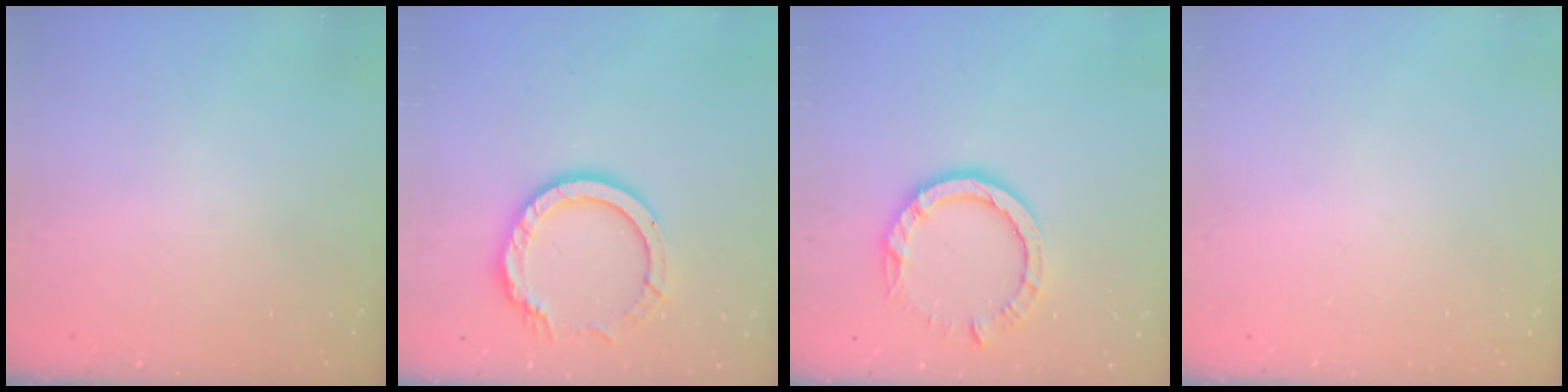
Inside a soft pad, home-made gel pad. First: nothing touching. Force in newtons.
{"total": 12.3, "press": 12.2, "slide": 1.0}
{"total": 8.9, "press": 8.9, "slide": 1.0}
{"total": 0.0}